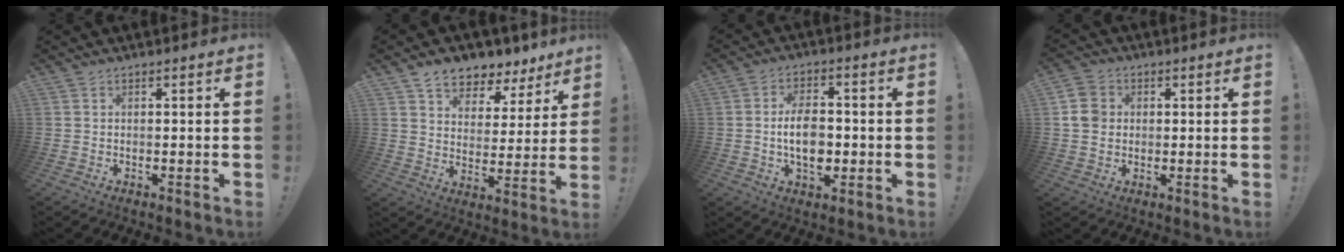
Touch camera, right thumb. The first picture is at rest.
{"total": 8.9, "force": [7.3, 4.5, 2.6], "torque": [-0.043, -0.058, 0.136]}
{"total": 10.0, "force": [-1.2, 6.4, 7.7], "torque": [-0.133, 0.001, -0.021]}
{"total": 6.7, "force": [0.7, 5.9, 3.2], "torque": [-0.057, 0.012, 0.017]}